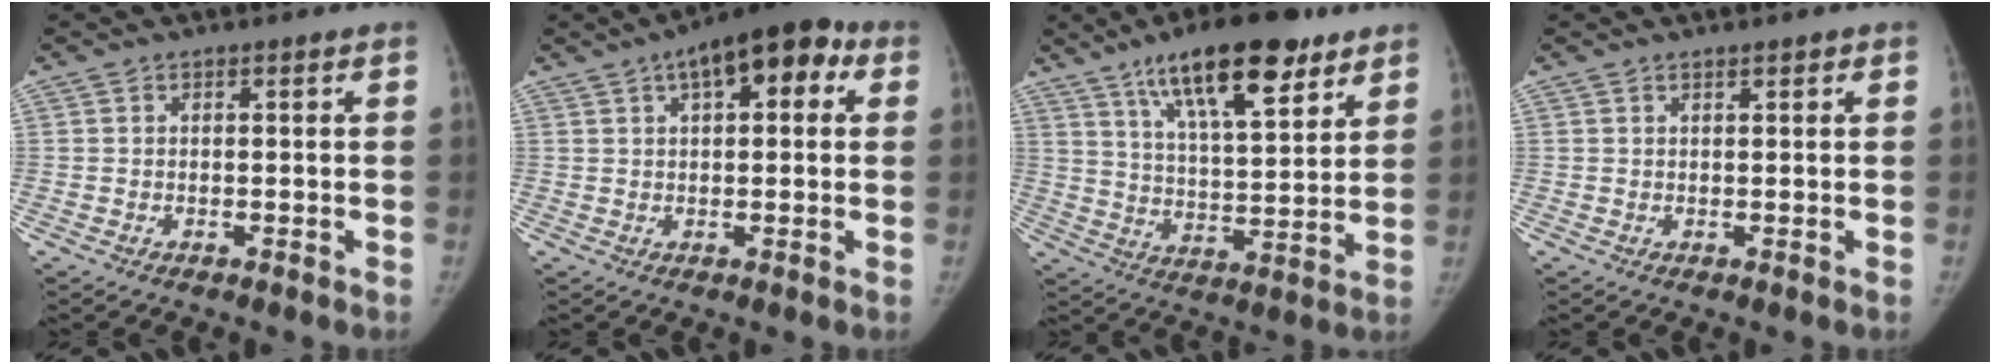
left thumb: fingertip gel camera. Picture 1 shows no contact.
{"total": 12.2, "force": [5.0, 5.6, 9.6], "torque": [-0.106, 0.022, 0.063]}
{"total": 18.6, "force": [11.2, 6.1, 13.5], "torque": [-0.187, -0.043, 0.188]}
{"total": 1.0, "force": [0.7, 0.3, 0.6], "torque": [-0.008, -0.003, 0.011]}